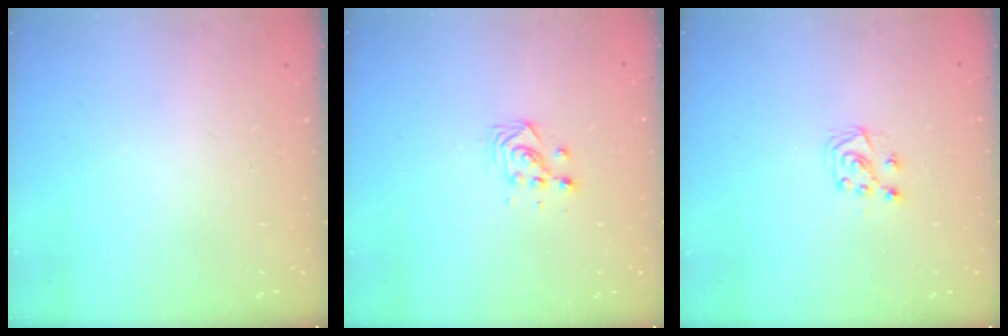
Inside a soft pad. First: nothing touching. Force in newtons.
{"total": 3.2, "press": 3.2, "slide": 0.5}
{"total": 7.3, "press": 7.2, "slide": 0.5}